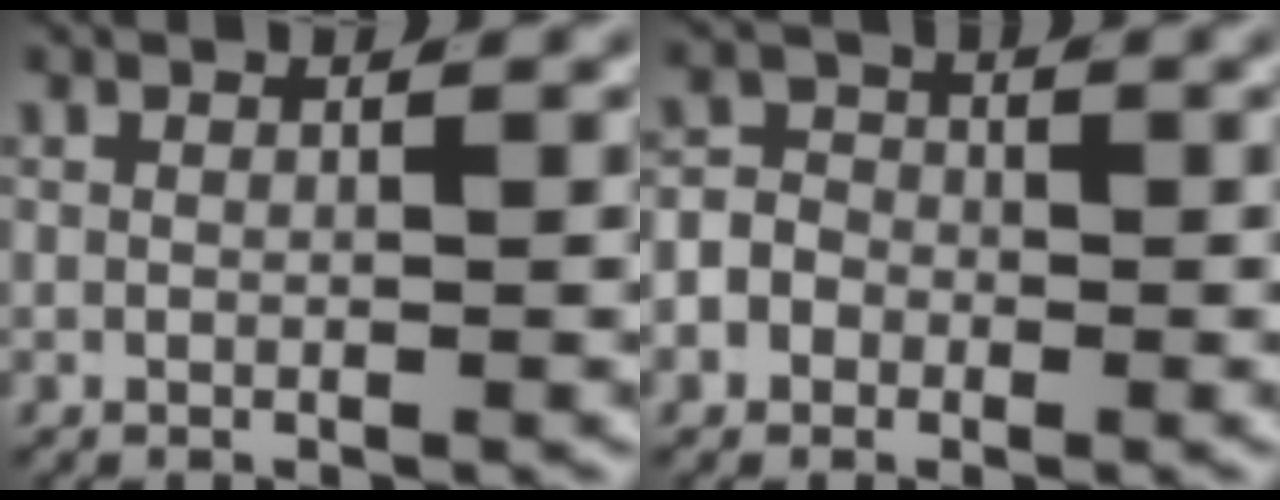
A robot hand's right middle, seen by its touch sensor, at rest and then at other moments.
{"total": 4.8, "force": [-1.2, 4.3, 1.6], "torque": [-0.023, 0.002, -0.032]}